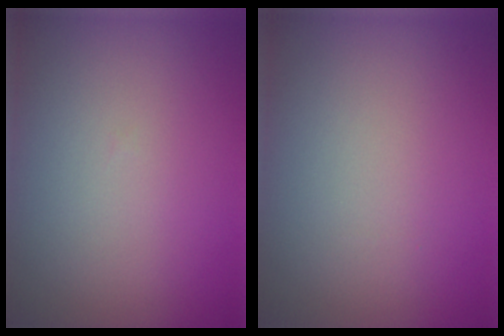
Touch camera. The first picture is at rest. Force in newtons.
{"total": 0.0}